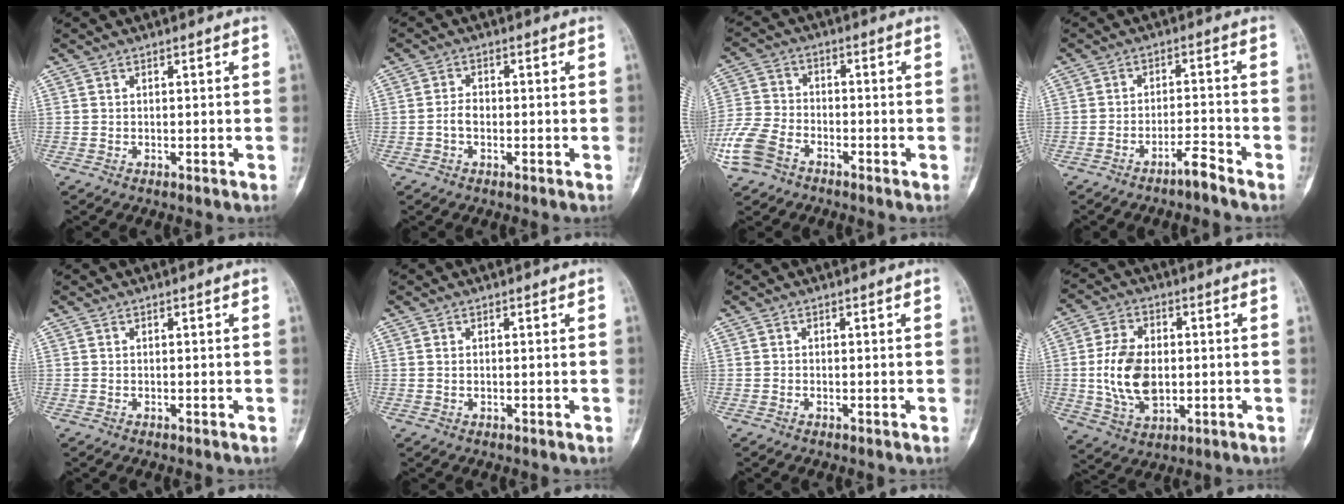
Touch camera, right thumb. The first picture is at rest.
{"total": 2.5, "force": [-0.7, 1.6, 1.8], "torque": [-0.031, 0.010, -0.017]}
{"total": 9.9, "force": [-5.3, 6.4, 5.4], "torque": [-0.118, 0.015, -0.110]}
{"total": 3.4, "force": [-2.9, 0.2, 1.8], "torque": [-0.028, 0.027, -0.051]}
{"total": 0.0}
{"total": 0.7, "force": [0.1, 0.5, 0.5], "torque": [-0.015, 0.001, 0.005]}
{"total": 0.0}
{"total": 12.6, "force": [-0.3, 8.2, 9.6], "torque": [-0.171, 0.000, 0.001]}